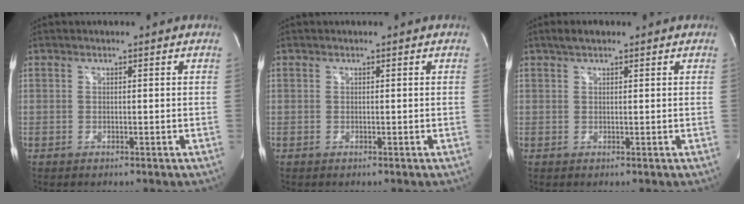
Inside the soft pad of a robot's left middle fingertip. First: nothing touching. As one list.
[{"total": 0.0}, {"total": 2.2, "force": [1.6, 0.7, 1.3], "torque": [-0.027, 0.015, 0.028]}]